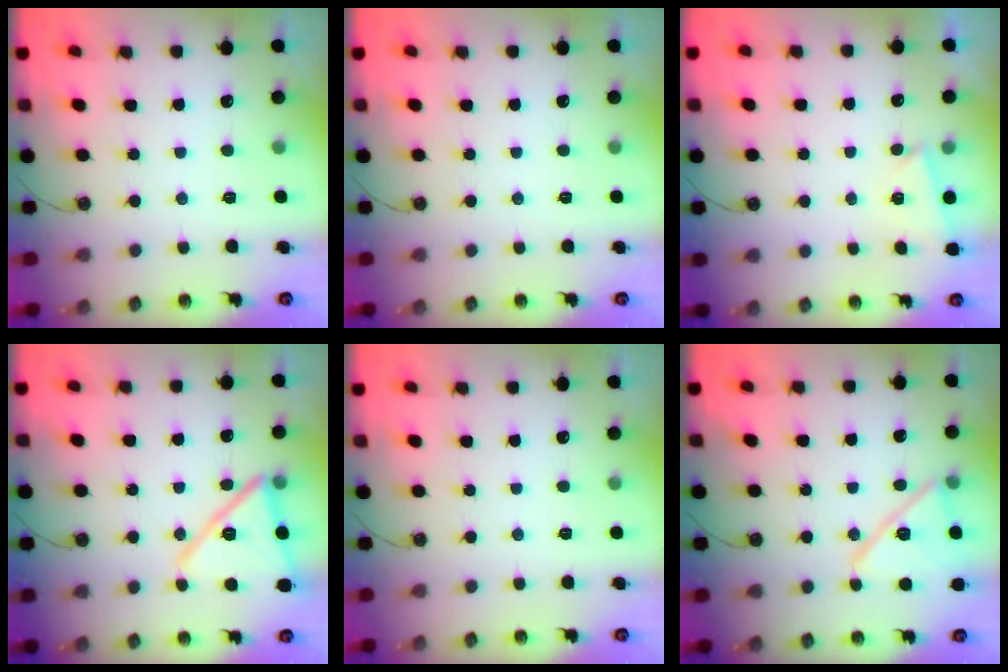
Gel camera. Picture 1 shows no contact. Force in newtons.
{"total": 0.0}
{"total": 3.5, "press": 2.7, "slide": 2.1}
{"total": 15.5, "press": 14.2, "slide": 6.4}
{"total": 0.0}
{"total": 15.5, "press": 15.4, "slide": 1.1}